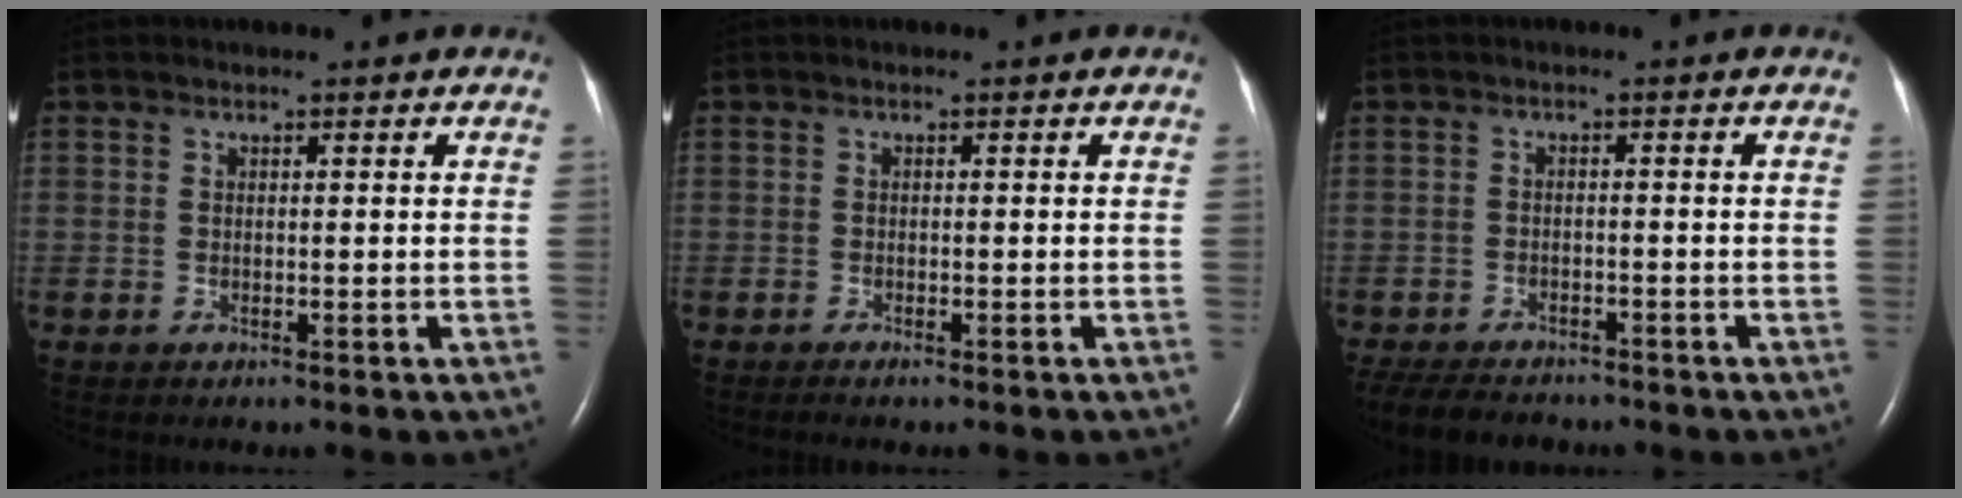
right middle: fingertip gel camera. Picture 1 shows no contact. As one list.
[{"total": 1.0, "force": [-0.8, 0.0, 0.6], "torque": [-0.013, -0.001, -0.011]}, {"total": 8.9, "force": [-7.7, 3.0, 3.3], "torque": [-0.063, -0.011, -0.114]}]